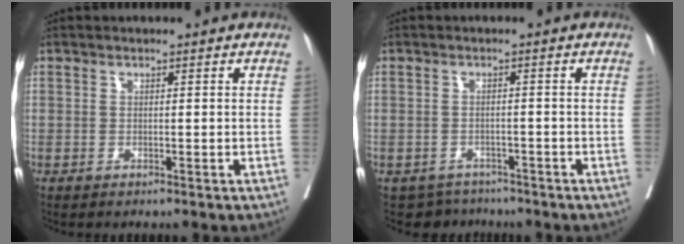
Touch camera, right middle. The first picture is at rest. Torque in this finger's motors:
{"motor_torque": [-0.23, -0.16, 0.00, -0.02]}